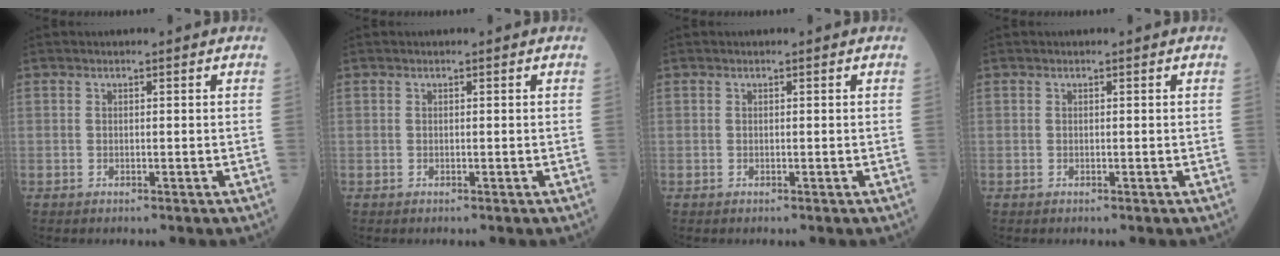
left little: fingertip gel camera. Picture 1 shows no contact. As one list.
[{"total": 0.0}, {"total": 0.0}, {"total": 0.0}]